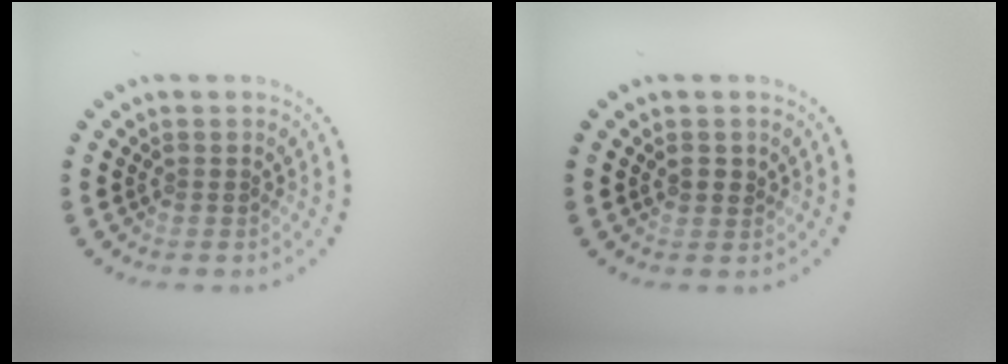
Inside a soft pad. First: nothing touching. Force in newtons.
{"total": 0.8, "press": 0.7, "slide": 0.4}